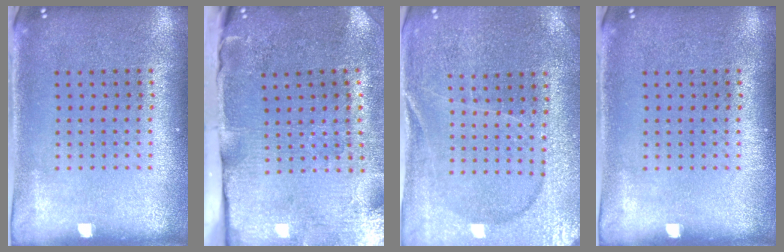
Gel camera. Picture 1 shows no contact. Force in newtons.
{"total": 4.7, "press": 3.8, "slide": 2.9}
{"total": 1.5, "press": 1.5, "slide": 0.2}
{"total": 0.0}